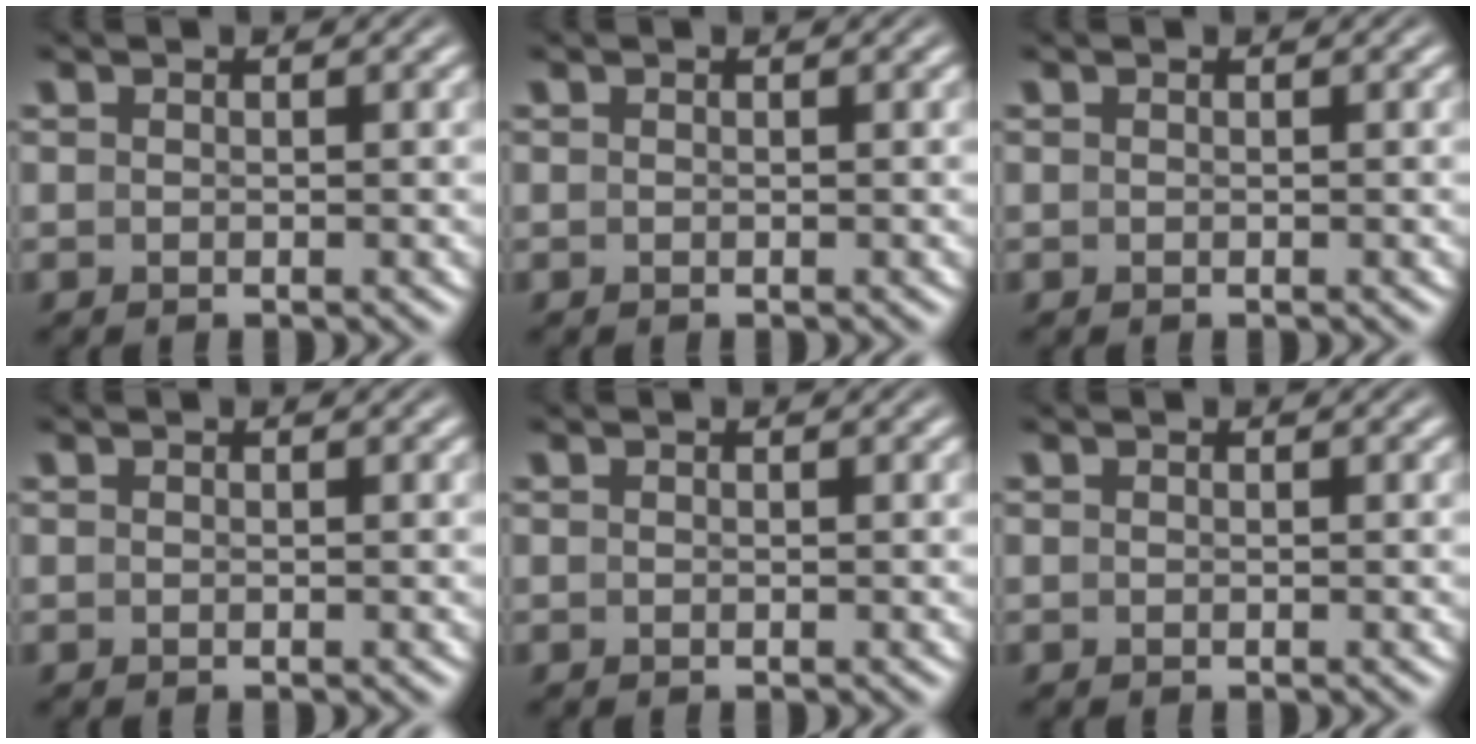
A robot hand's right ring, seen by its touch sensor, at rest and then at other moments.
{"total": 0.0}
{"total": 0.0}
{"total": 0.0}
{"total": 0.0}
{"total": 0.0}